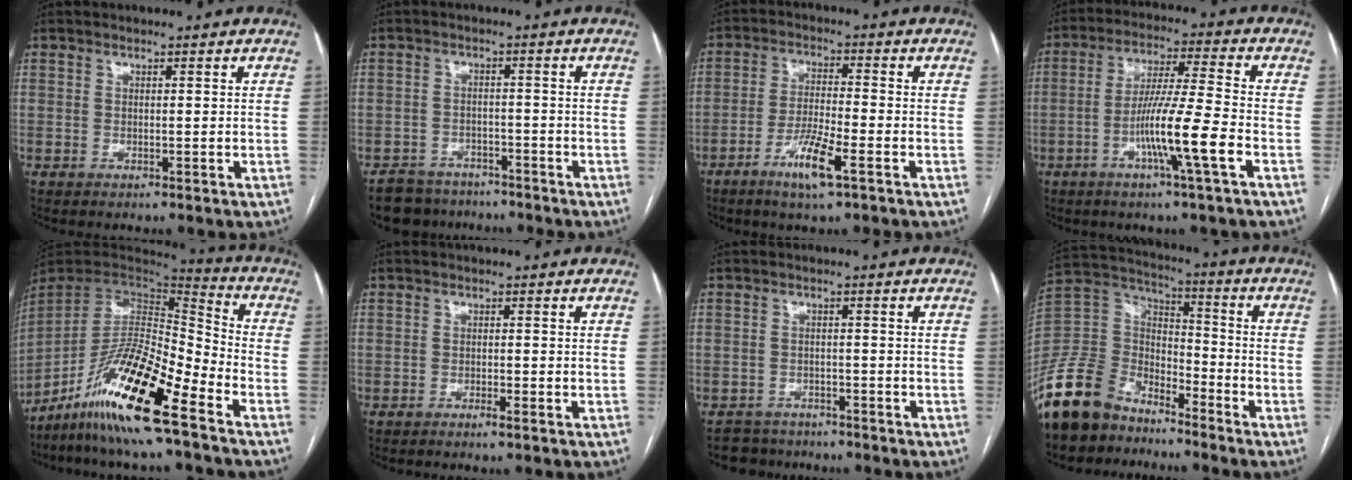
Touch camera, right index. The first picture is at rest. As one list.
[{"total": 6.6, "force": [-5.4, 3.8, 0.2], "torque": [0.007, 0.008, -0.083]}, {"total": 7.2, "force": [-4.0, 0.5, 6.0], "torque": [-0.118, -0.008, -0.074]}, {"total": 10.7, "force": [-4.0, -1.0, 9.9], "torque": [-0.181, -0.005, -0.076]}, {"total": 17.2, "force": [-10.7, 1.5, 13.4], "torque": [-0.260, -0.013, -0.196]}, {"total": 1.2, "force": [-0.9, -0.1, 0.8], "torque": [-0.017, 0.000, -0.016]}, {"total": 4.4, "force": [-3.6, 2.5, -0.7], "torque": [0.015, 0.007, -0.060]}, {"total": 13.8, "force": [-11.1, 7.1, 4.1], "torque": [-0.099, 0.033, -0.220]}]